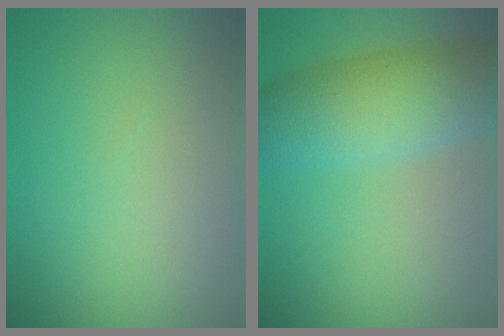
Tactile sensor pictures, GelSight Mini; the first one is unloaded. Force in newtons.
{"total": 7.4, "press": 7.4, "slide": 0.2}